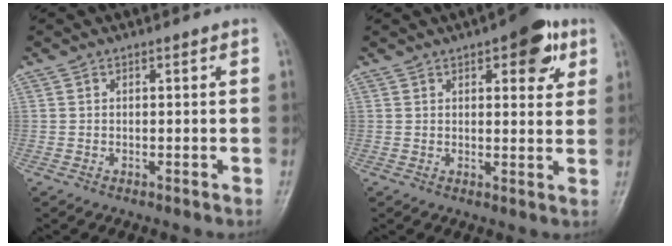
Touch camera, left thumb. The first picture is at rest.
{"total": 8.9, "force": [4.3, 3.8, 6.8], "torque": [-0.059, -0.012, 0.050]}